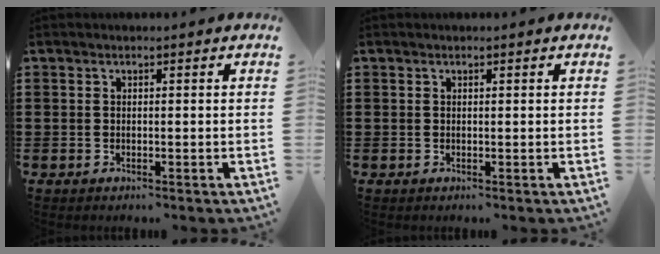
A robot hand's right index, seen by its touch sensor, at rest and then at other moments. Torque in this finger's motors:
{"motor_torque": [-0.21, -0.05, 0.01, 0.00]}